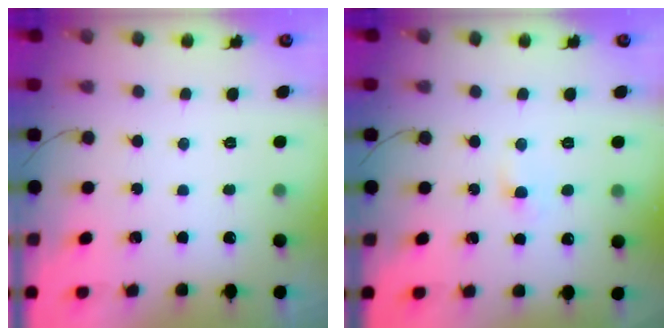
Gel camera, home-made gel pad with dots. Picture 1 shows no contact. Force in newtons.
{"total": 1.8, "press": 1.6, "slide": 0.8}